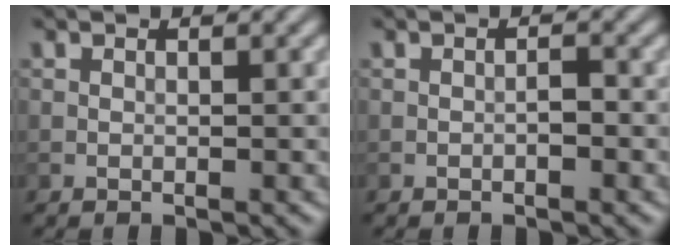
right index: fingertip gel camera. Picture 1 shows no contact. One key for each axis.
{"total": 0.7, "fx": -0.3, "fy": 0.2, "fz": 0.7, "tx": -0.013, "ty": 0.002, "tz": -0.005}